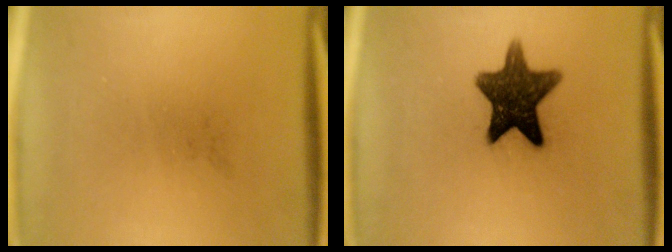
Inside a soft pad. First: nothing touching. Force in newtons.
{"total": 12.2}